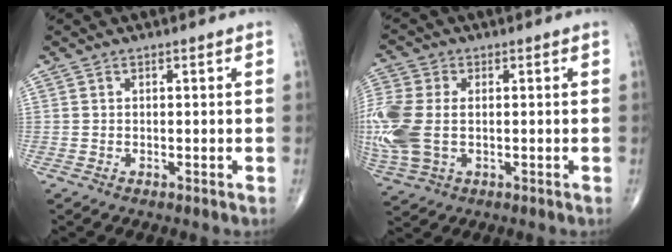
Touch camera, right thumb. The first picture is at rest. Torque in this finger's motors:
{"motor_torque": [0.41, 0.41, 0.73, 0.33, 0.42]}